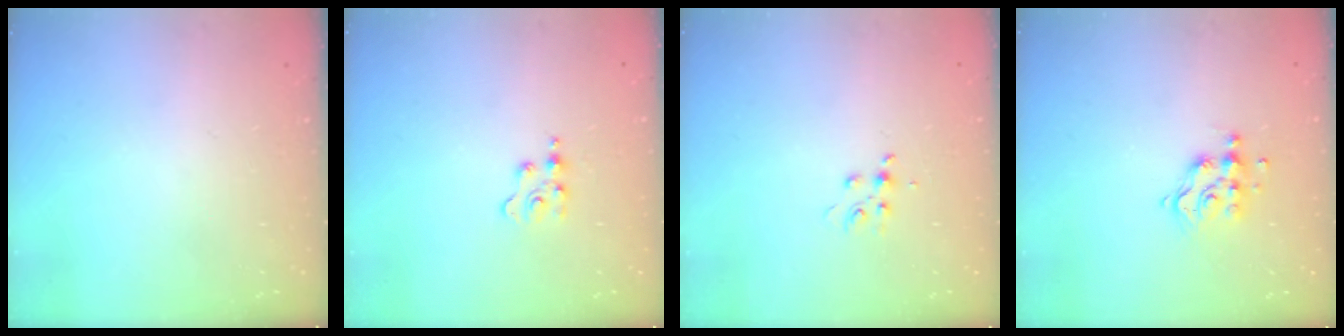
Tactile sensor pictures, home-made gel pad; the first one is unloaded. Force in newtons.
{"total": 2.8, "press": 2.8, "slide": 0.4}
{"total": 5.0, "press": 4.9, "slide": 0.6}
{"total": 9.1, "press": 9.0, "slide": 0.7}